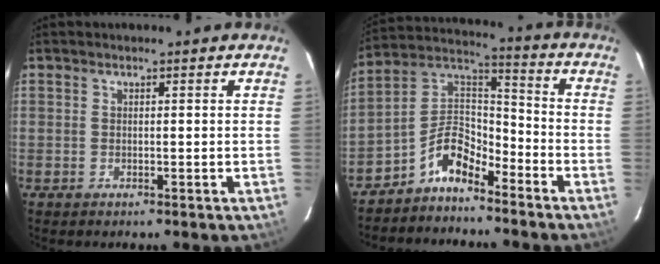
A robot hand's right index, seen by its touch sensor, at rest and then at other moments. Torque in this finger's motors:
{"motor_torque": [0.84, -0.83, 0.36, 0.05]}